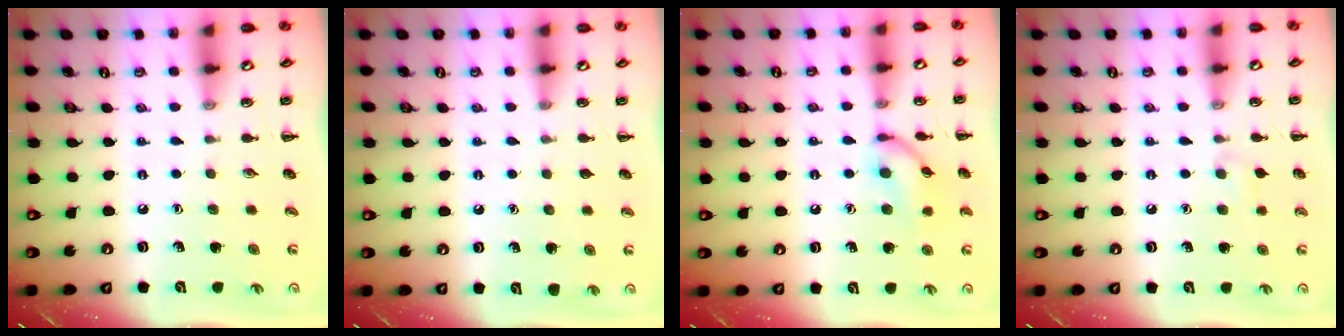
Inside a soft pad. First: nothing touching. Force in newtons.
{"total": 0.0}
{"total": 11.0, "press": 11.0, "slide": 0.6}
{"total": 4.5, "press": 4.2, "slide": 1.6}